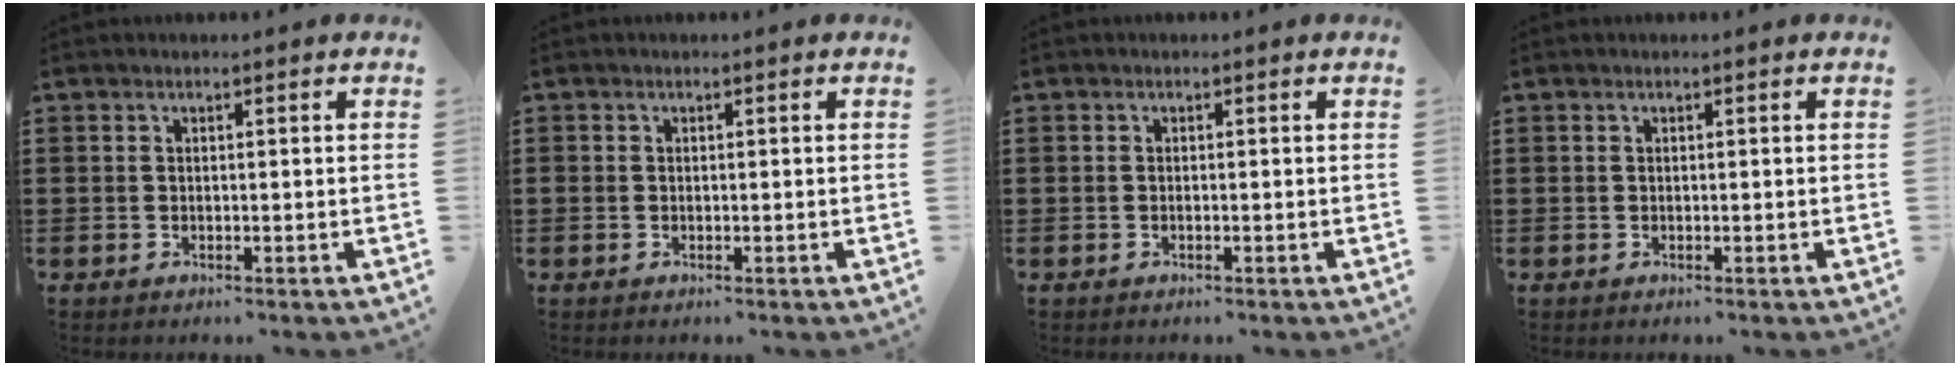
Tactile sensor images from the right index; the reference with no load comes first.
{"total": 0.5, "force": [-0.2, 0.5, 0.1], "torque": [-0.002, 0.003, -0.005]}
{"total": 0.0}
{"total": 0.0}